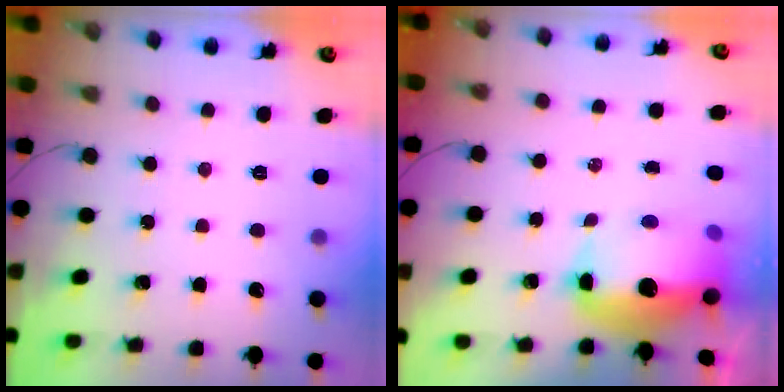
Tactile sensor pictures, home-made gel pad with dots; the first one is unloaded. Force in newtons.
{"total": 14.6, "press": 13.5, "slide": 5.6}